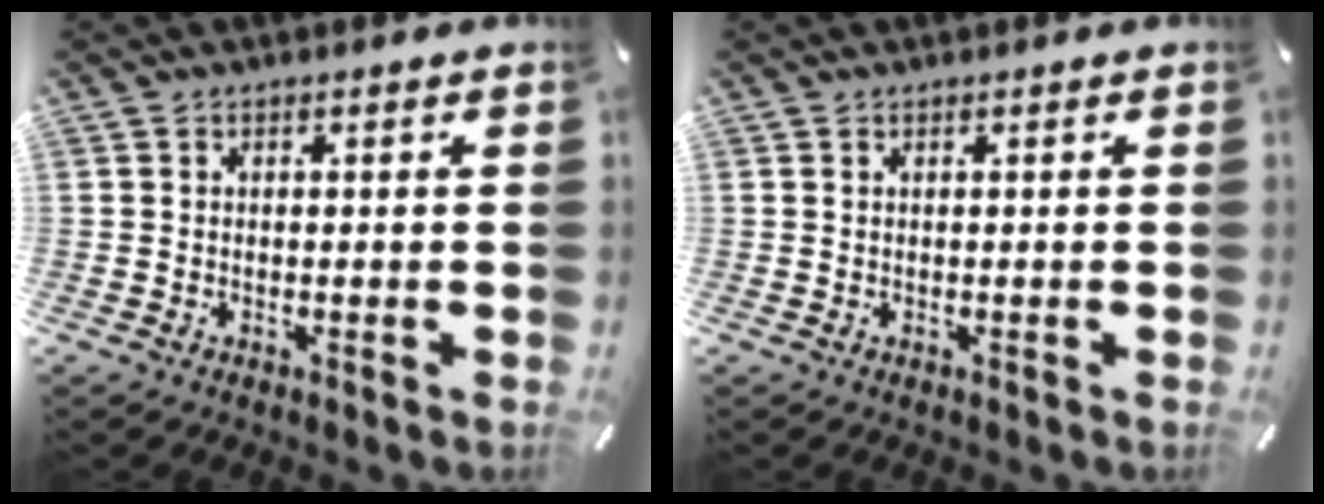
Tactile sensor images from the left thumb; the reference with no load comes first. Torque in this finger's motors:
{"motor_torque": [0.03, 0.02, -0.03, -0.10, 0.03]}